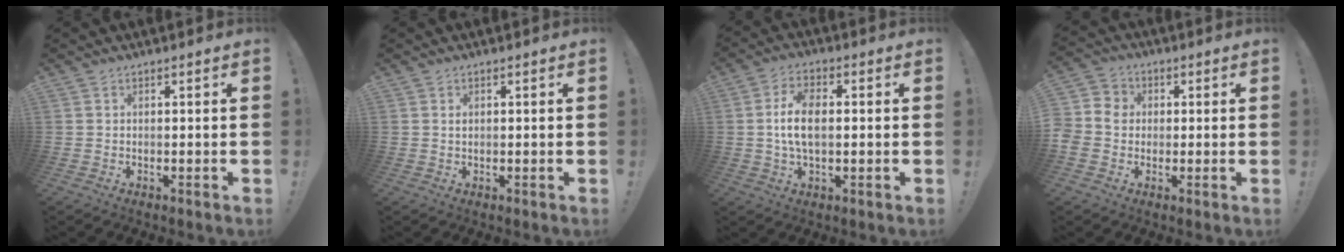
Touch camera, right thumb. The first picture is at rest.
{"total": 0.5, "force": [0.3, 0.4, 0.2], "torque": [0.001, -0.001, 0.004]}
{"total": 9.0, "force": [0.1, 4.8, 7.6], "torque": [-0.135, 0.000, 0.000]}
{"total": 6.4, "force": [-0.6, 6.0, 2.3], "torque": [-0.047, 0.017, -0.010]}